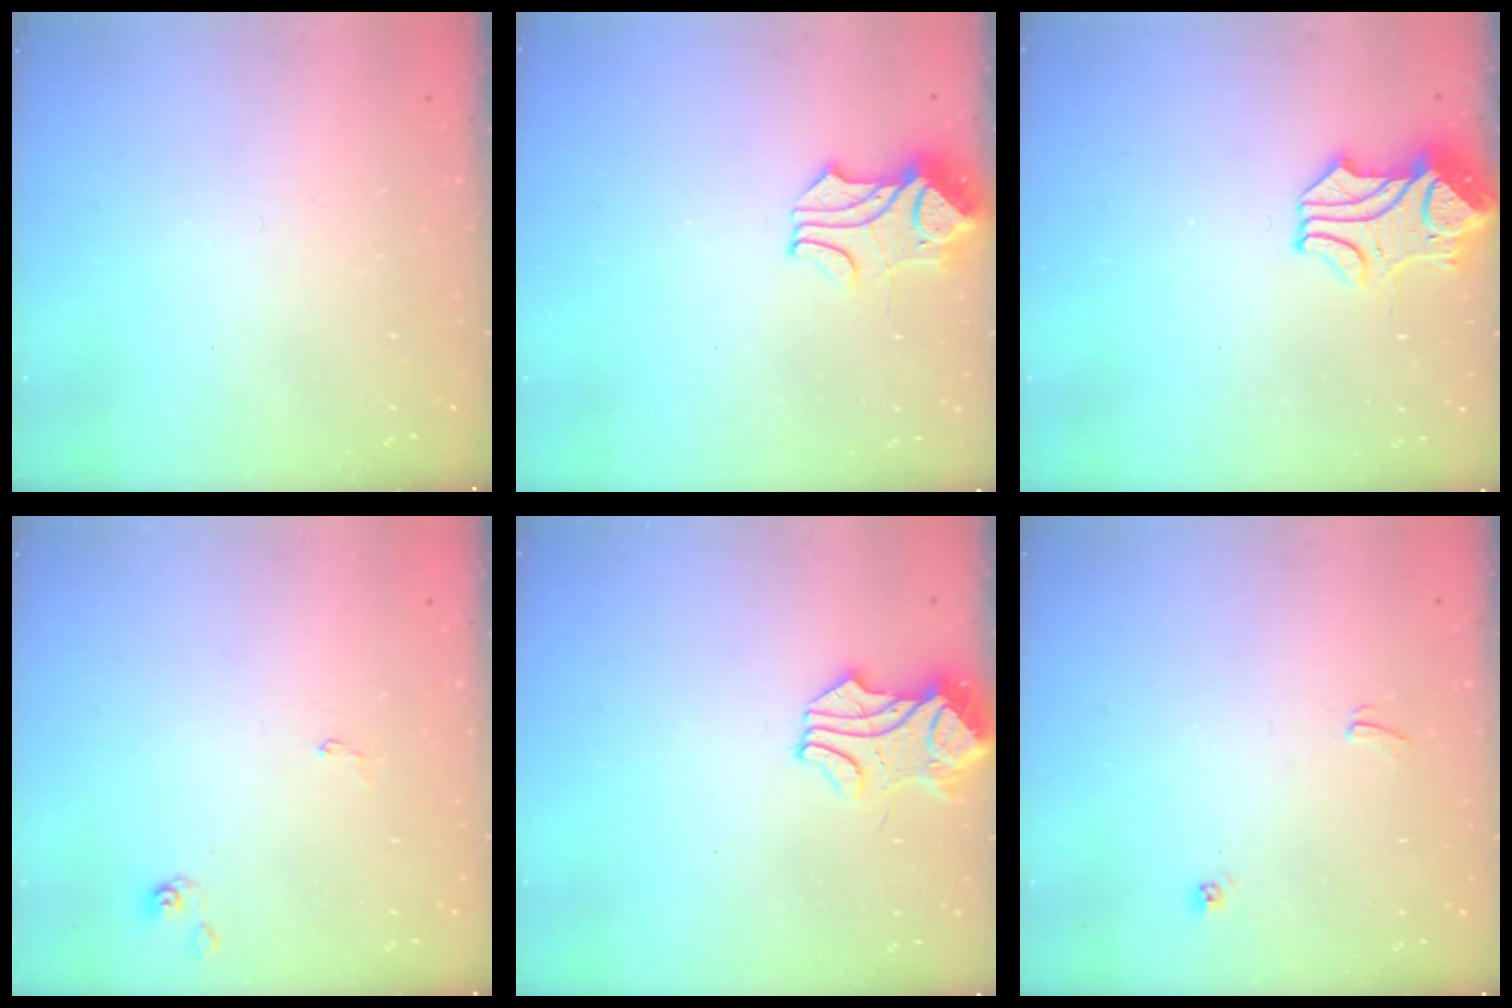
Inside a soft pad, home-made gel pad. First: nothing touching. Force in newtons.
{"total": 1.8, "press": 1.4, "slide": 1.2}
{"total": 1.6, "press": 1.3, "slide": 0.9}
{"total": 0.6, "press": 0.6, "slide": 0.1}
{"total": 1.7, "press": 1.5, "slide": 0.8}
{"total": 4.7, "press": 4.7, "slide": 0.2}